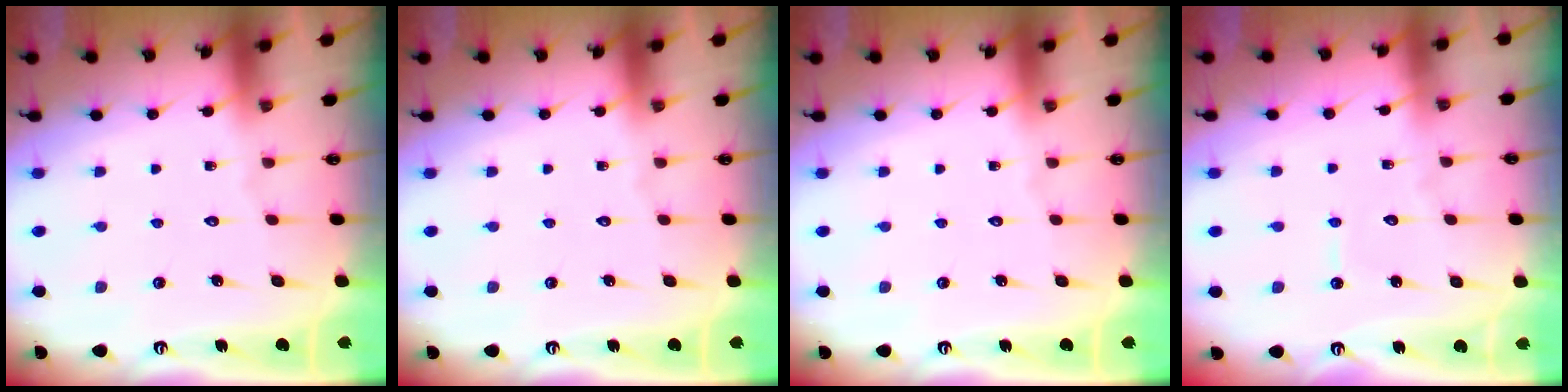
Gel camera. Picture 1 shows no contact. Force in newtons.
{"total": 0.0}
{"total": 0.0}
{"total": 2.8, "press": 2.8, "slide": 0.3}